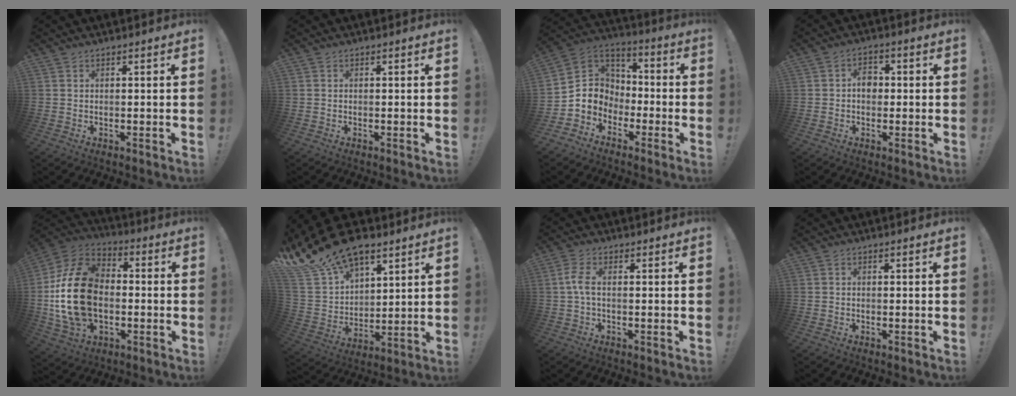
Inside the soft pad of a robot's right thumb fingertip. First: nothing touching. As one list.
[{"total": 0.0}, {"total": 8.7, "force": [-4.0, 7.6, 1.4], "torque": [-0.014, 0.014, -0.063]}, {"total": 4.6, "force": [-0.2, 3.4, 3.1], "torque": [-0.038, 0.000, -0.007]}, {"total": 23.5, "force": [-1.6, 16.3, 16.8], "torque": [-0.318, 0.031, -0.015]}, {"total": 19.4, "force": [14.2, 9.9, 8.7], "torque": [-0.162, -0.097, 0.273]}, {"total": 4.5, "force": [0.4, 1.7, 4.1], "torque": [-0.095, 0.002, 0.004]}, {"total": 0.0}]